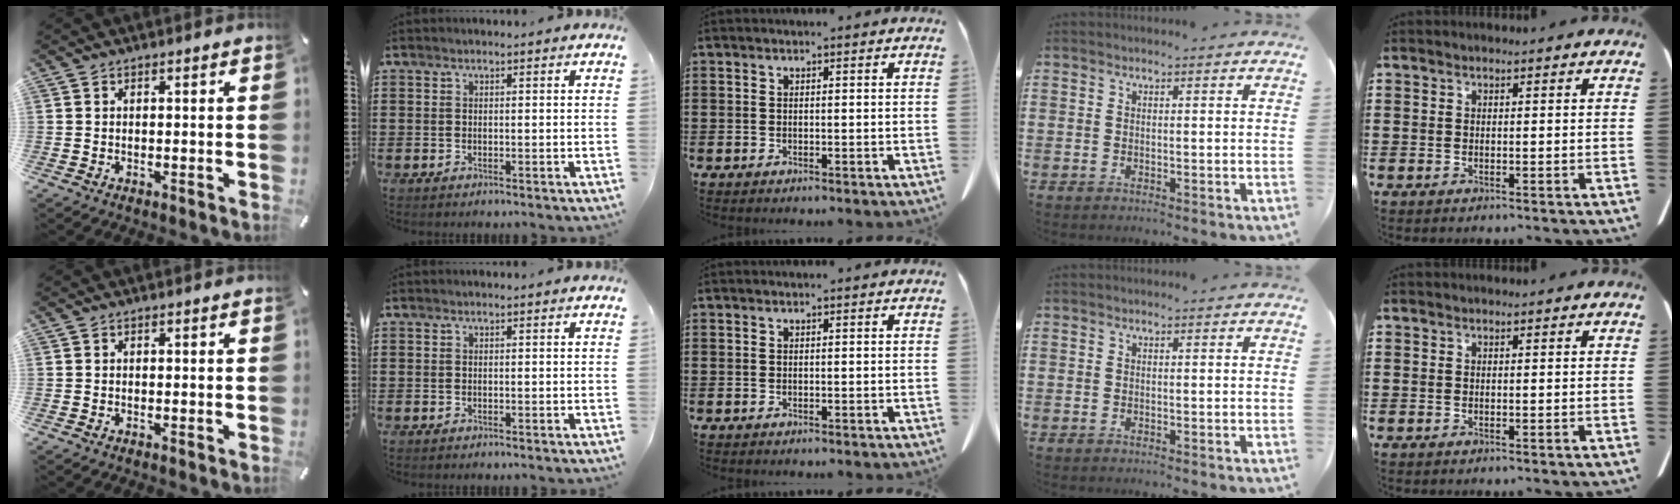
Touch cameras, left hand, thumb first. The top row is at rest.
{}